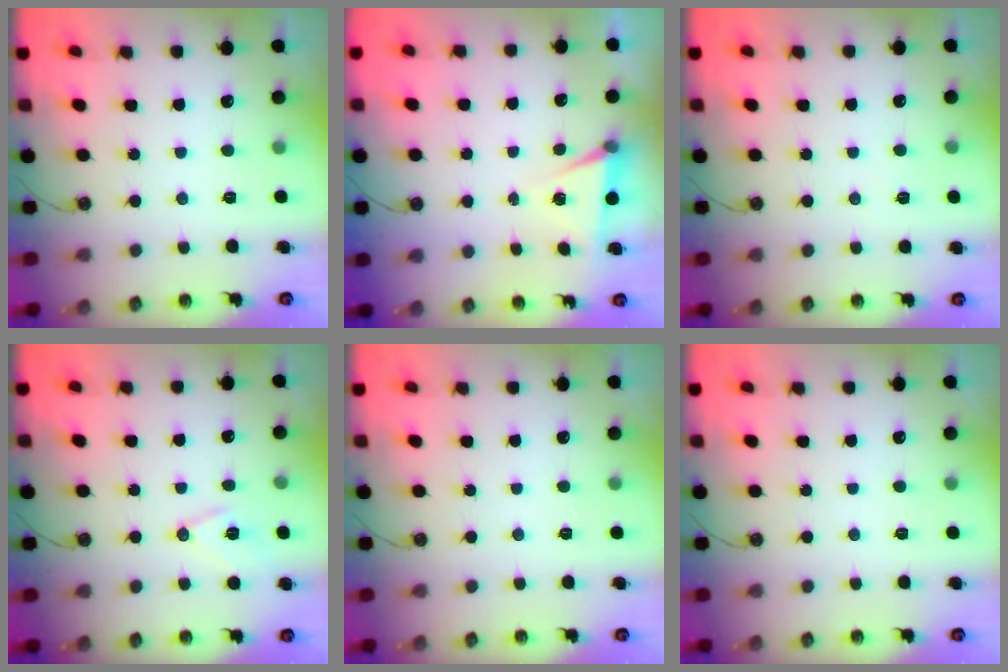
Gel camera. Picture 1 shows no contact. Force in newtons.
{"total": 5.0, "press": 2.2, "slide": 4.5}
{"total": 5.3, "press": 3.1, "slide": 4.3}
{"total": 9.4, "press": 8.7, "slide": 3.5}
{"total": 0.0}
{"total": 0.0}